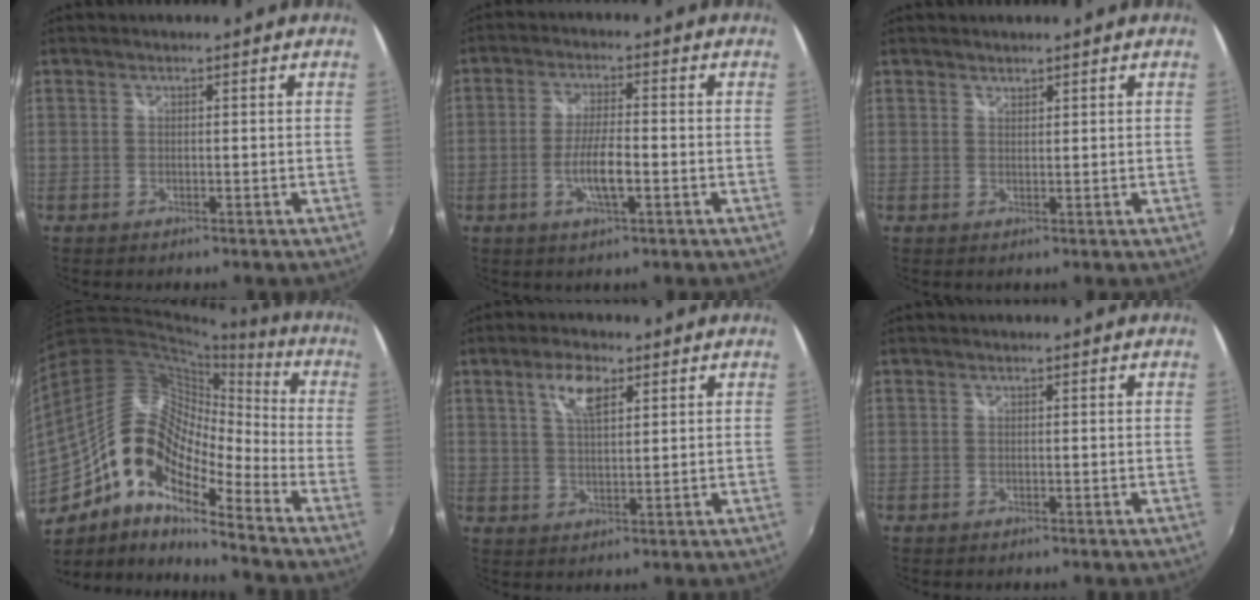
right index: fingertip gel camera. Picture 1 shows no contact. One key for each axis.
{"total": 6.3, "fx": -2.1, "fy": 1.3, "fz": 5.8, "tx": -0.115, "ty": -0.004, "tz": -0.037}
{"total": 1.0, "fx": 0.9, "fy": 0.3, "fz": 0.1, "tx": 0.000, "ty": 0.001, "tz": 0.017}
{"total": 18.1, "fx": -9.1, "fy": 7.7, "fz": 13.7, "tx": -0.236, "ty": -0.005, "tz": -0.188}
{"total": 5.9, "fx": 3.0, "fy": 2.4, "fz": 4.5, "tx": -0.082, "ty": 0.008, "tz": 0.055}
{"total": 0.0}